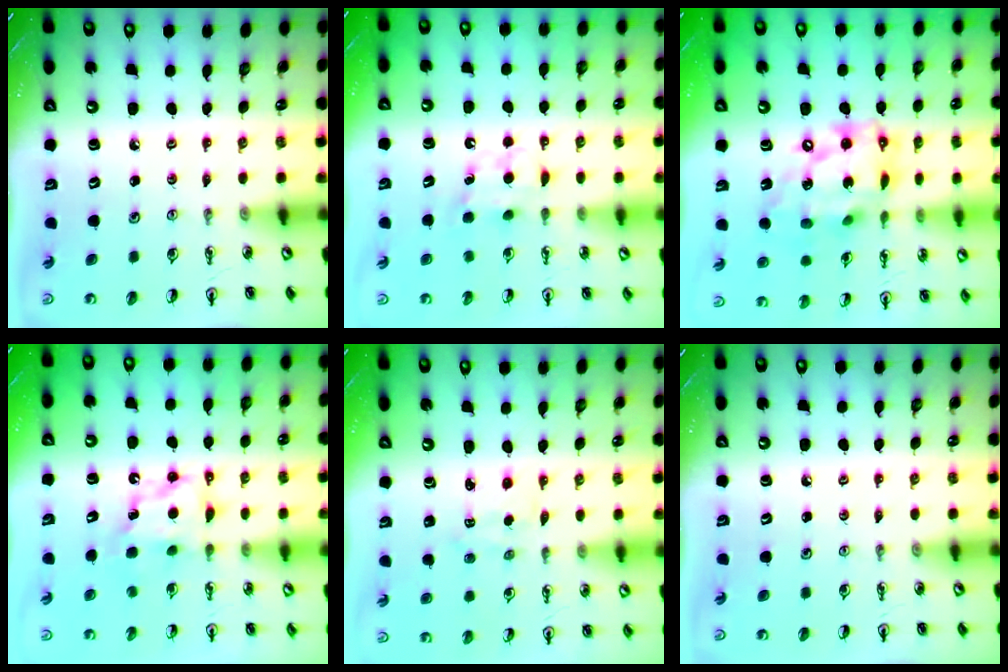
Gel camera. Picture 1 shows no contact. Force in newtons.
{"total": 6.7, "press": 6.5, "slide": 1.4}
{"total": 18.9, "press": 18.9, "slide": 1.3}
{"total": 6.2, "press": 6.2, "slide": 0.3}
{"total": 2.1, "press": 2.1, "slide": 0.3}
{"total": 0.0}